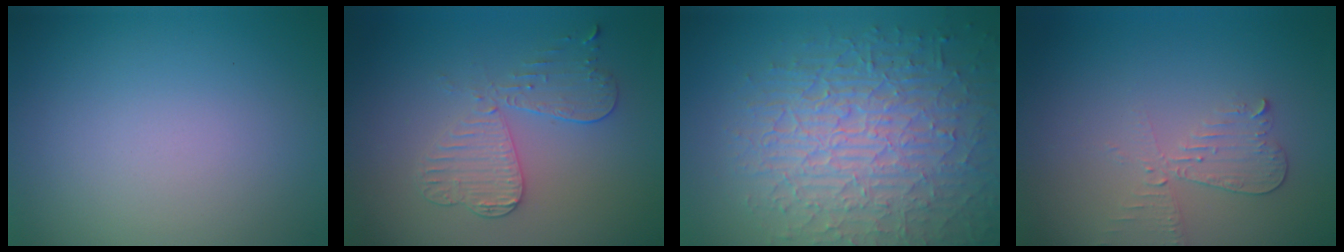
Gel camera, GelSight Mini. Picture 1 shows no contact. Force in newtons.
{"total": 3.7, "press": 3.3, "slide": 1.8}
{"total": 9.1, "press": 6.3, "slide": 6.5}
{"total": 2.2, "press": 2.2, "slide": 0.2}